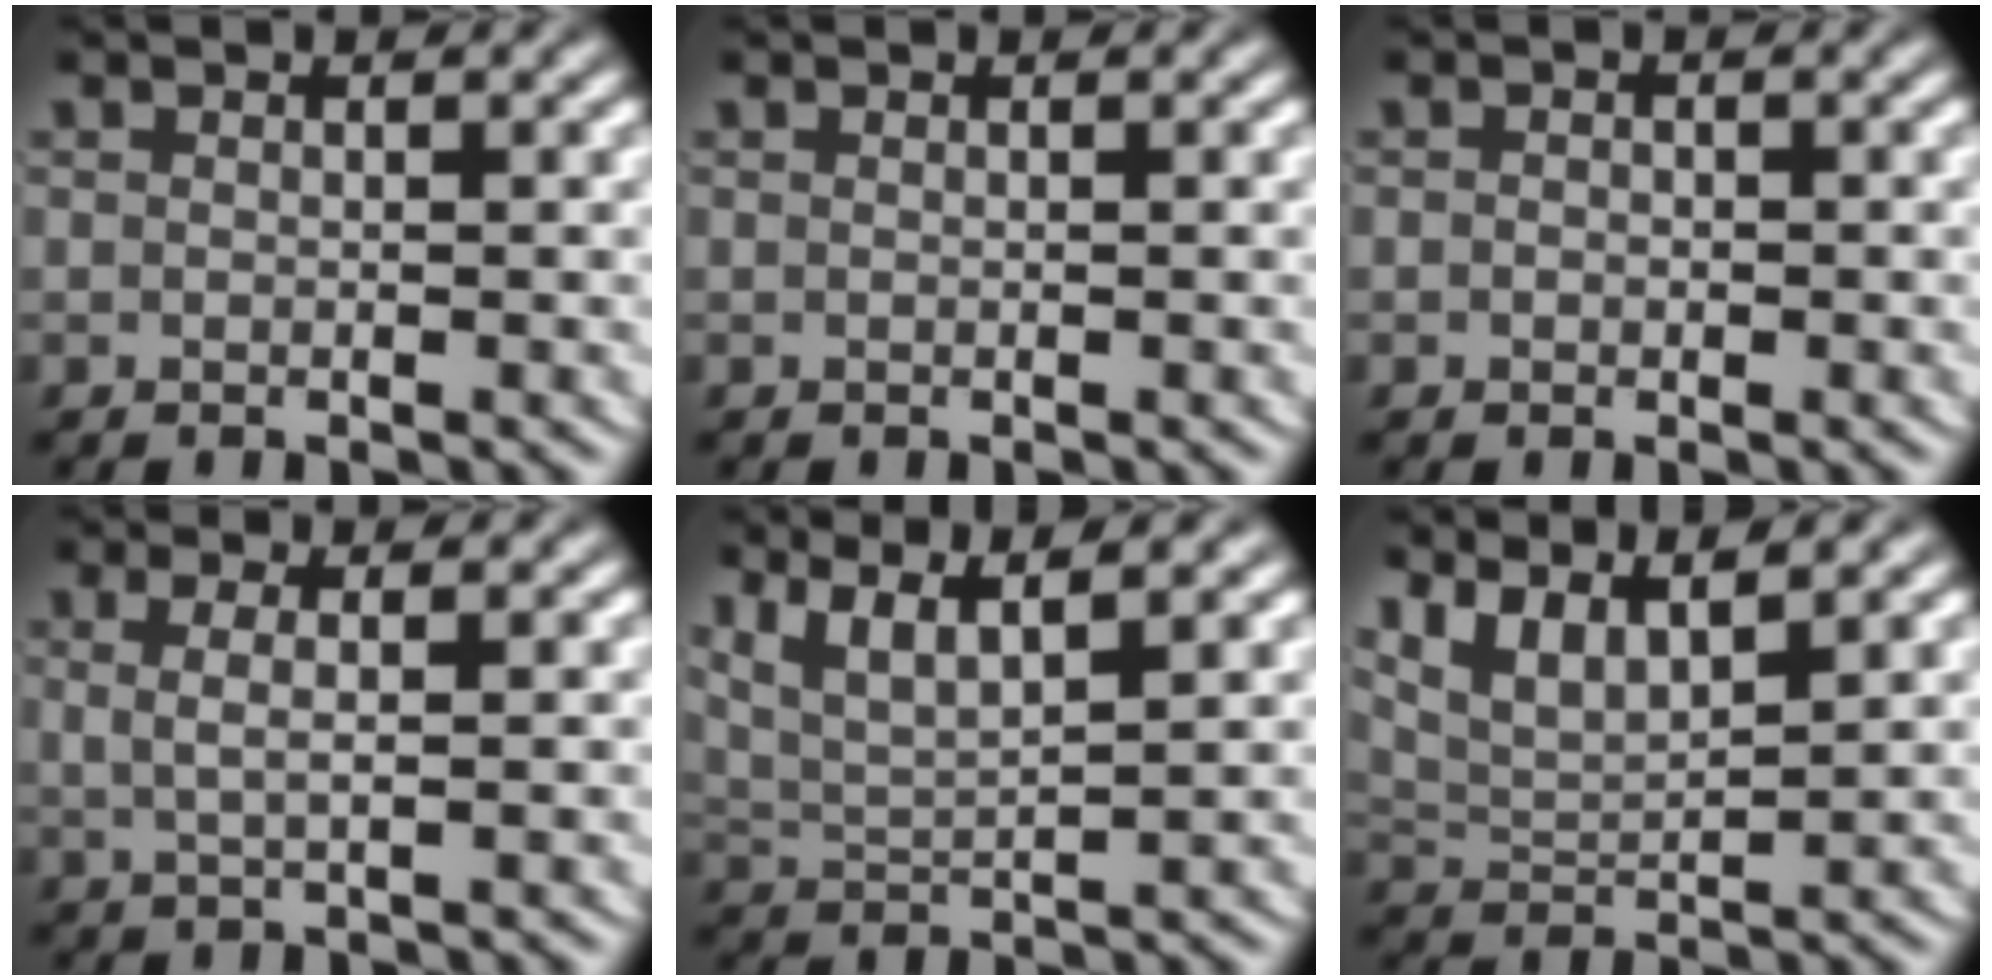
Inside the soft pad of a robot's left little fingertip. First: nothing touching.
{"total": 0.0}
{"total": 0.6, "force": [-0.4, 0.4, 0.2], "torque": [-0.006, -0.007, -0.004]}
{"total": 2.6, "force": [0.7, 0.8, 2.4], "torque": [-0.047, -0.003, 0.018]}
{"total": 7.0, "force": [3.6, 4.4, 4.1], "torque": [-0.091, 0.002, 0.054]}
{"total": 5.7, "force": [2.4, 4.1, 3.3], "torque": [-0.088, -0.008, 0.038]}